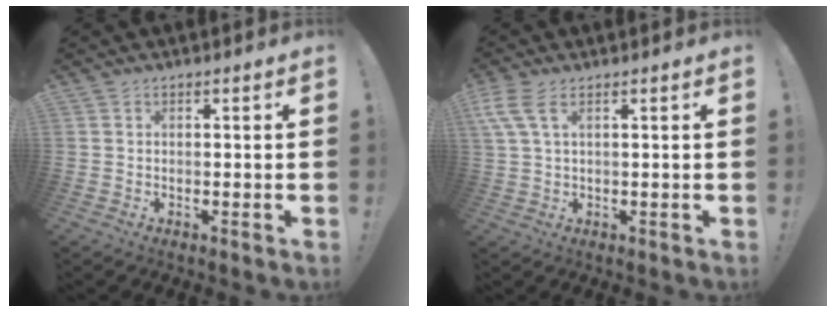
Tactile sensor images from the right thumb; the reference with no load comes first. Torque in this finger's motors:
{"motor_torque": [0.62, 0.63, 0.29, -0.37, 0.07]}